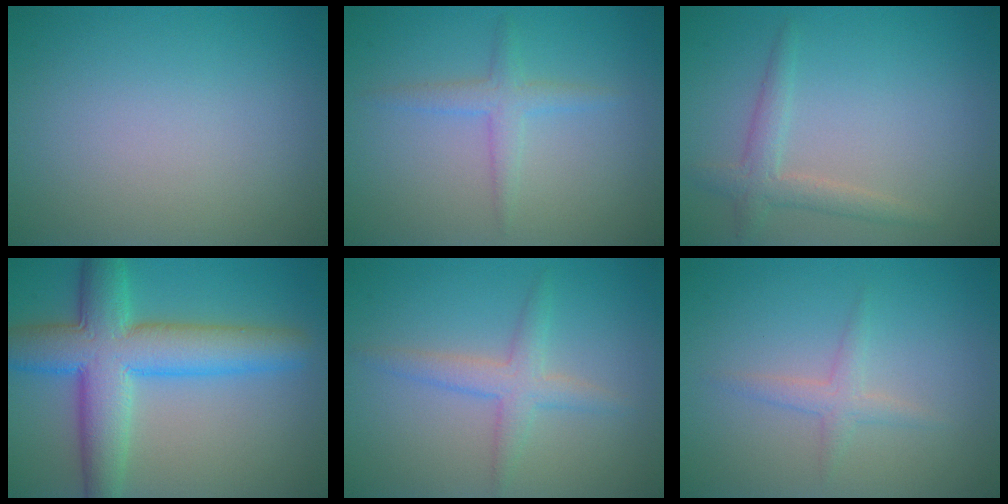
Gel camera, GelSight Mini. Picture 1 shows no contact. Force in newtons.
{"total": 2.0, "press": 2.0, "slide": 0.1}
{"total": 2.3, "press": 2.3, "slide": 0.1}
{"total": 8.8, "press": 8.8, "slide": 0.2}
{"total": 2.7, "press": 2.7, "slide": 0.1}
{"total": 1.5, "press": 1.5, "slide": 0.1}